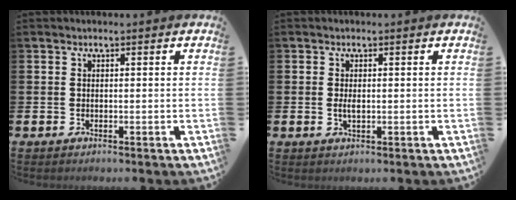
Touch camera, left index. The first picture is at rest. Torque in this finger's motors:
{"motor_torque": [0.45, 0.12, 0.05, 0.01]}